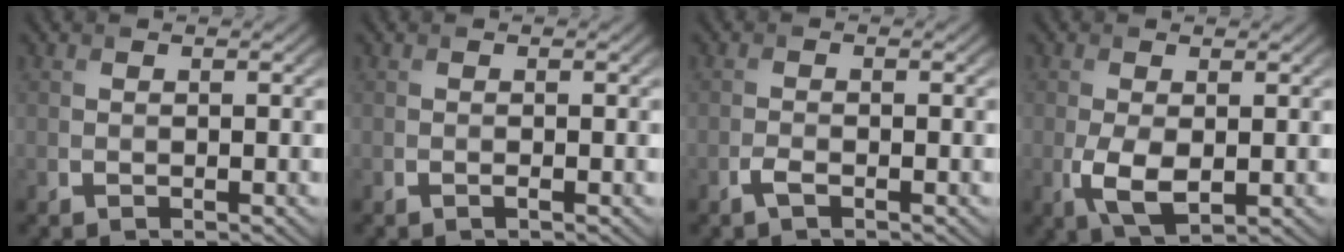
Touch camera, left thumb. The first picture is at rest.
{"total": 0.0}
{"total": 1.3, "force": [-0.9, 0.4, 0.9], "torque": [-0.023, 0.000, -0.018]}
{"total": 4.2, "force": [-0.6, 2.2, 3.6], "torque": [-0.089, -0.012, -0.008]}